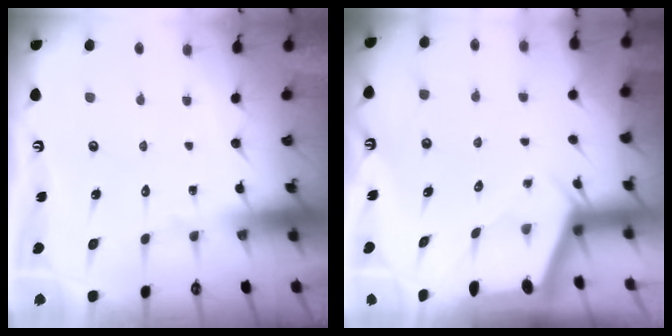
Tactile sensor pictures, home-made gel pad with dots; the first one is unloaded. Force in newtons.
{"total": 1.9, "press": 1.8, "slide": 0.3}